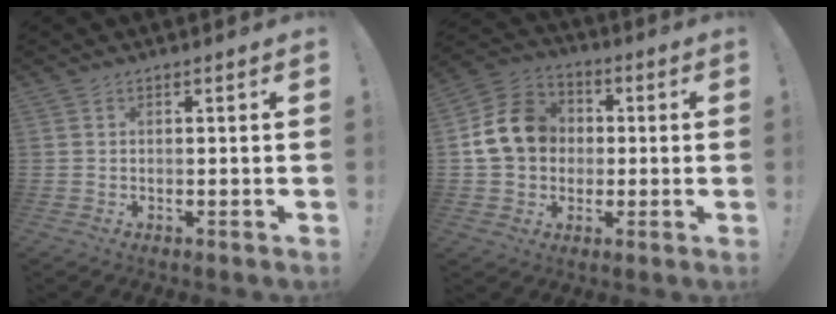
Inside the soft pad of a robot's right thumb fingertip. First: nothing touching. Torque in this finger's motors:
{"motor_torque": [0.22, 0.28, 0.77, -0.08, 0.09]}